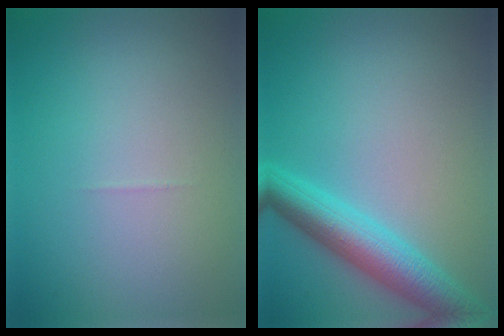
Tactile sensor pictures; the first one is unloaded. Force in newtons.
{"total": 5.3, "press": 5.3, "slide": 0.1}